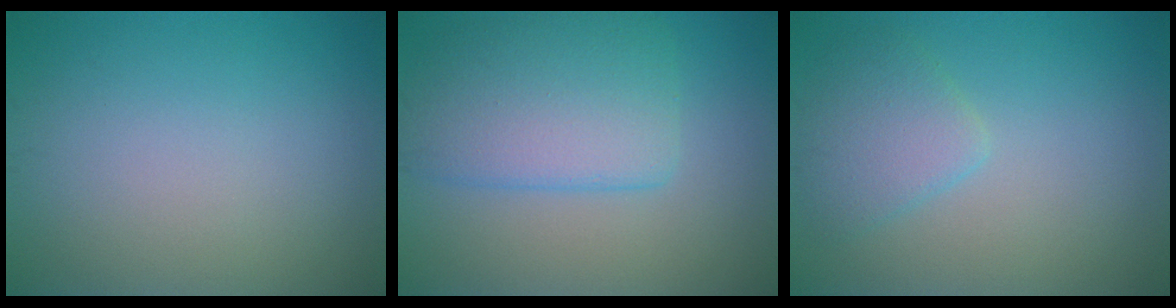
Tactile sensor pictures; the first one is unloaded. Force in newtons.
{"total": 6.3, "press": 6.3, "slide": 0.3}
{"total": 2.8, "press": 2.8, "slide": 0.2}